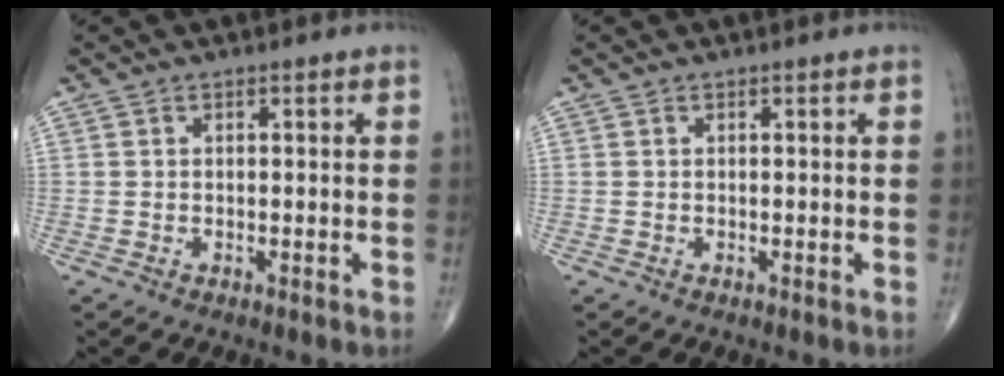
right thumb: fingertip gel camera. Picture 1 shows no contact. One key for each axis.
{"total": 0.0}